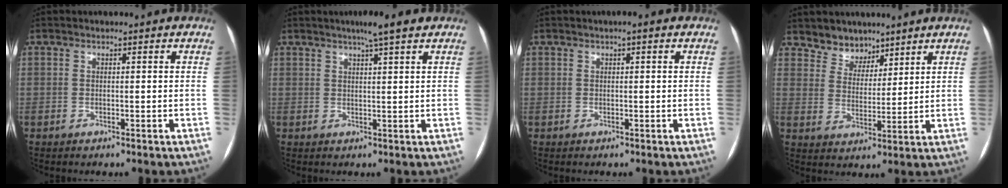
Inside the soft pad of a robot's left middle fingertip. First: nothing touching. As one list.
[{"total": 4.4, "force": [3.2, -0.1, 3.1], "torque": [-0.053, 0.008, 0.051]}, {"total": 1.2, "force": [0.6, 0.2, 1.0], "torque": [-0.019, 0.008, 0.005]}, {"total": 5.4, "force": [4.5, 3.0, 0.3], "torque": [0.000, 0.001, 0.080]}]